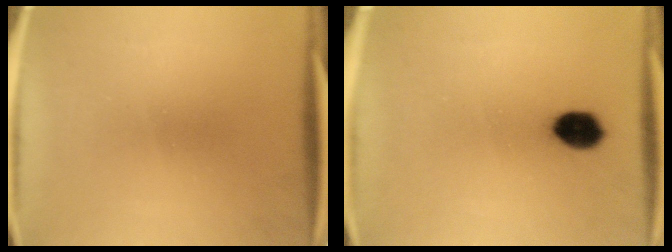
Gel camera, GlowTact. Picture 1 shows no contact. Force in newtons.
{"total": 6.1}